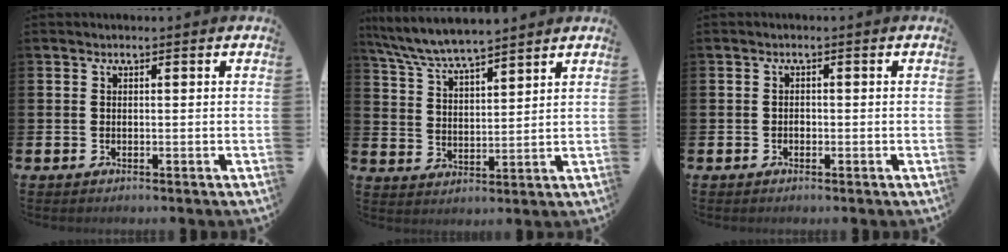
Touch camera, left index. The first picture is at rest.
{"total": 6.6, "force": [6.4, 0.4, 1.6], "torque": [-0.057, -0.034, 0.115]}
{"total": 0.7, "force": [-0.4, 0.6, 0.2], "torque": [-0.008, 0.004, -0.007]}